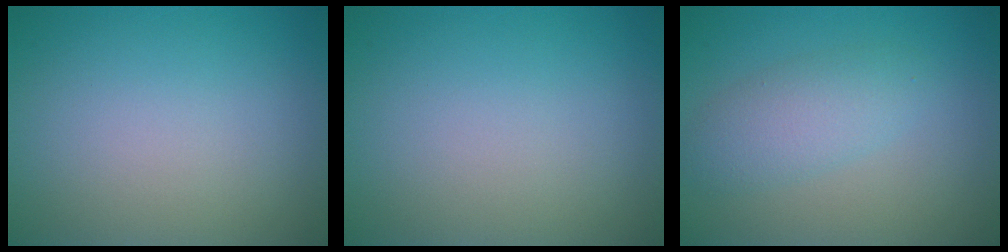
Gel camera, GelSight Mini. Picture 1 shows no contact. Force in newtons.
{"total": 0.0}
{"total": 3.2, "press": 3.2, "slide": 0.1}